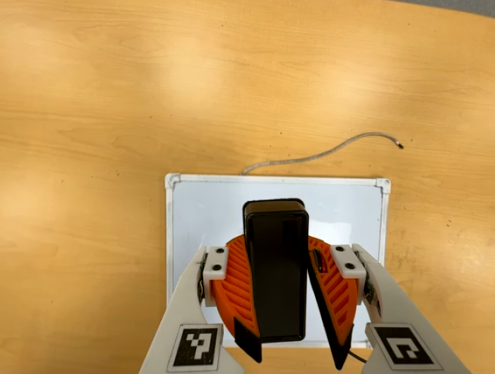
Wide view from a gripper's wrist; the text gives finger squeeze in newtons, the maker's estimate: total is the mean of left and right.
{"total": 9.4, "left": 9.8, "right": 9.1}